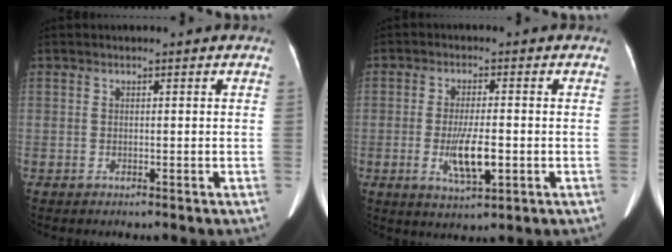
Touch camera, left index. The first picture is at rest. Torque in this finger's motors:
{"motor_torque": [1.01, 0.27, 0.53, 0.17]}